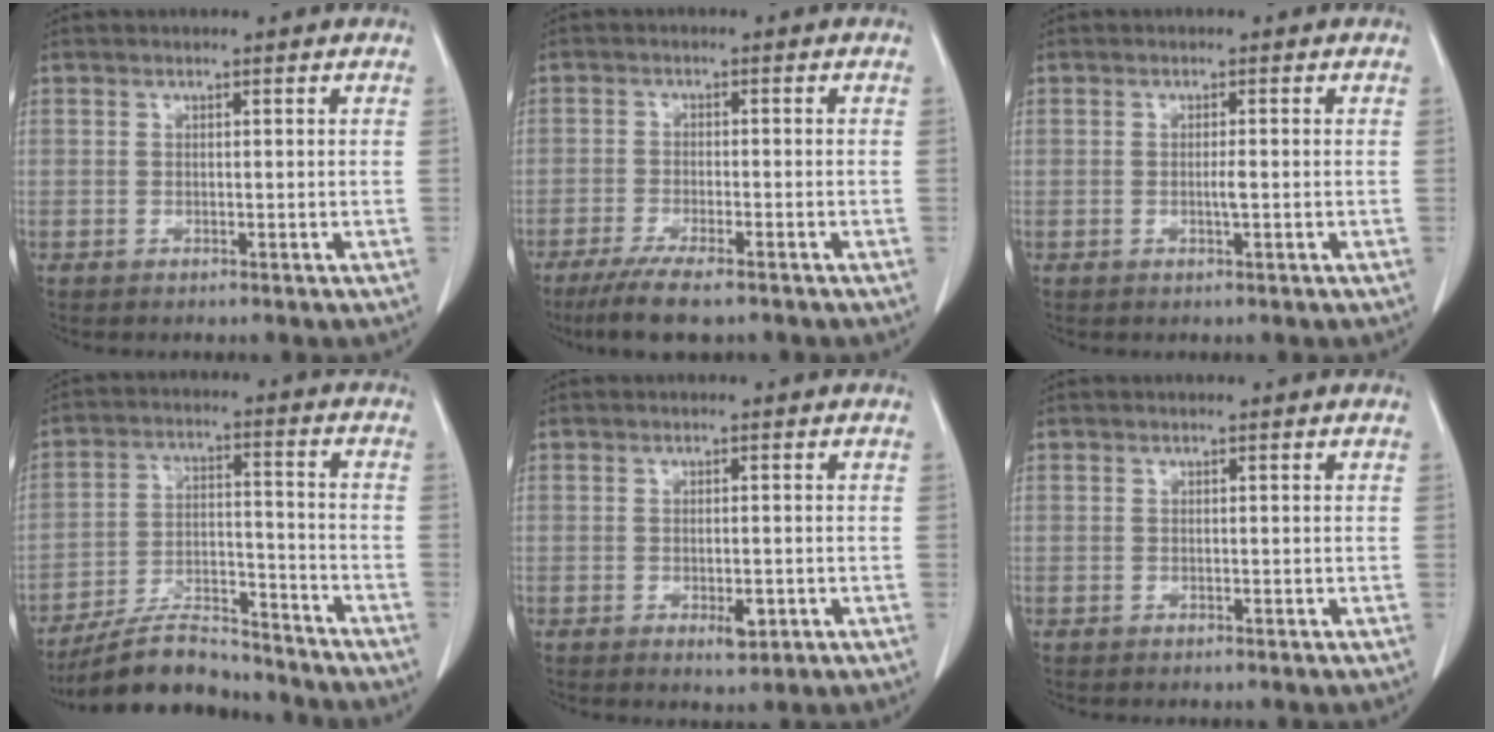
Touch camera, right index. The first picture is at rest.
{"total": 8.3, "force": [-6.3, 1.2, 5.3], "torque": [-0.086, -0.018, -0.099]}
{"total": 1.3, "force": [-0.2, 0.0, 1.3], "torque": [-0.026, -0.003, -0.003]}
{"total": 12.3, "force": [-11.4, 2.8, 3.5], "torque": [-0.056, 0.019, -0.197]}
{"total": 2.7, "force": [-0.9, 1.0, 2.3], "torque": [-0.038, -0.004, -0.008]}
{"total": 0.0}